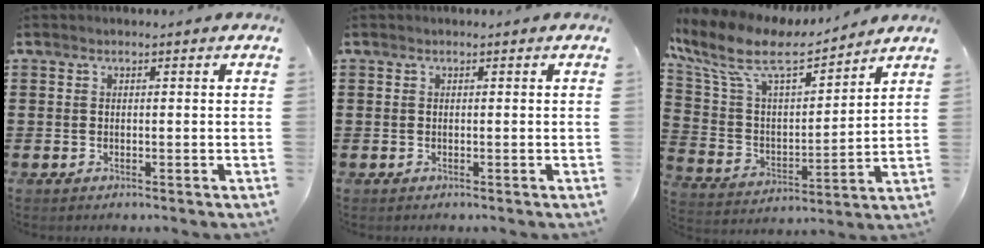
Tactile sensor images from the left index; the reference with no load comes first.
{"total": 0.0}
{"total": 11.0, "force": [8.4, 3.4, 6.3], "torque": [-0.155, -0.041, 0.145]}